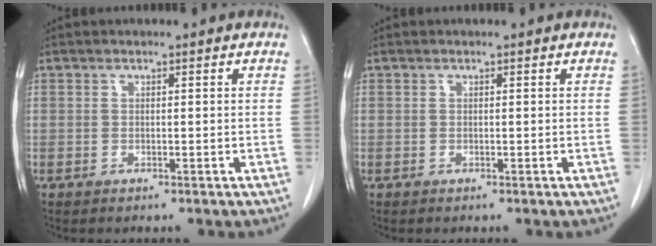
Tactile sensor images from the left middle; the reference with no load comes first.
{"total": 0.0}